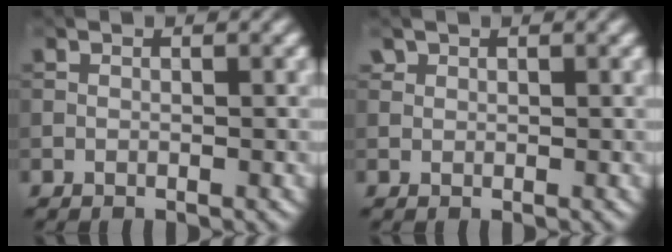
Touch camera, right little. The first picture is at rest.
{"total": 0.8, "force": [0.4, 0.6, 0.3], "torque": [-0.004, 0.003, 0.005]}